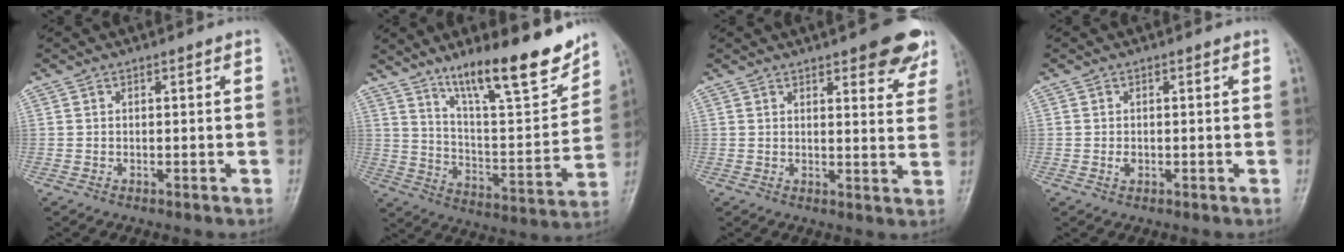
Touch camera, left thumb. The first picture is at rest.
{"total": 19.0, "force": [13.7, 4.1, 12.5], "torque": [-0.161, -0.081, 0.228]}
{"total": 10.4, "force": [6.7, 3.4, 7.1], "torque": [-0.053, -0.028, 0.075]}
{"total": 1.1, "force": [-0.1, 0.8, 0.7], "torque": [-0.011, 0.000, -0.001]}